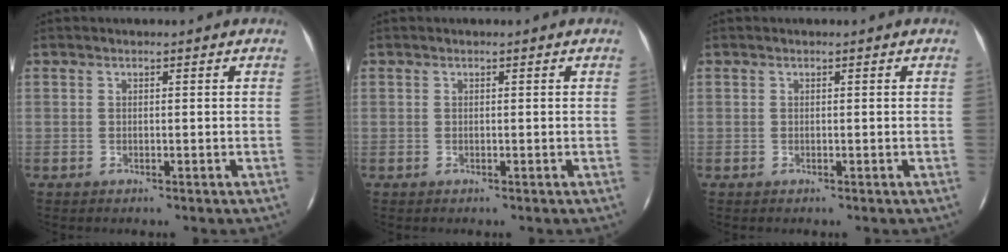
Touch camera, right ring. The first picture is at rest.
{"total": 0.0}
{"total": 0.0}